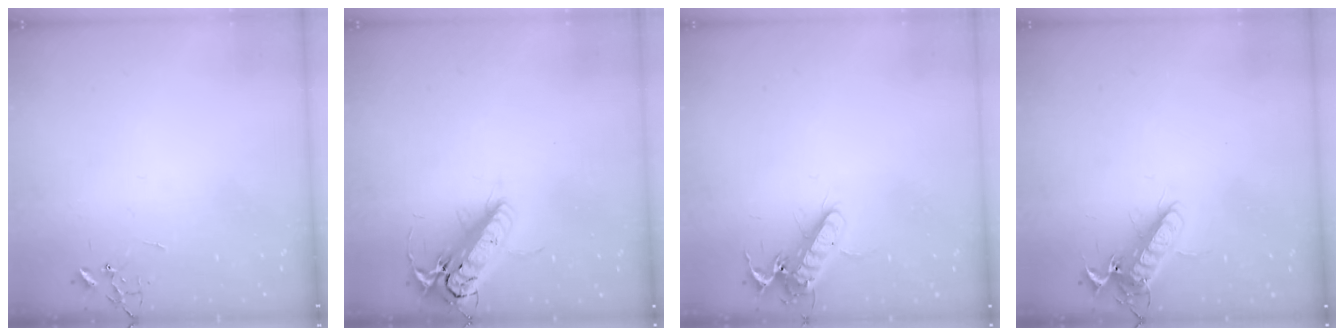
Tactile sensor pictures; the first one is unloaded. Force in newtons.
{"total": 17.8, "press": 17.5, "slide": 3.4}
{"total": 13.5, "press": 13.3, "slide": 1.9}
{"total": 12.9, "press": 12.8, "slide": 1.7}